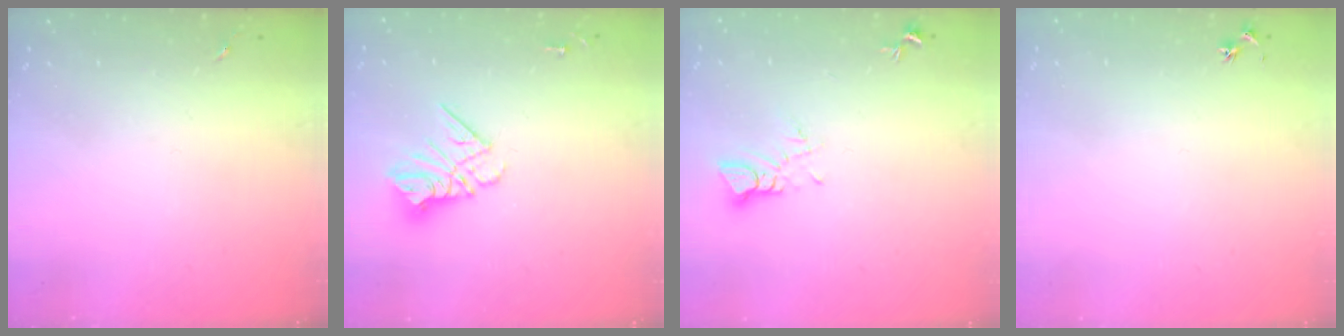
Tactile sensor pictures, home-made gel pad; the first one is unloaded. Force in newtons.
{"total": 10.7, "press": 10.7, "slide": 1.0}
{"total": 4.0, "press": 3.9, "slide": 0.3}
{"total": 2.5, "press": 2.5, "slide": 0.3}